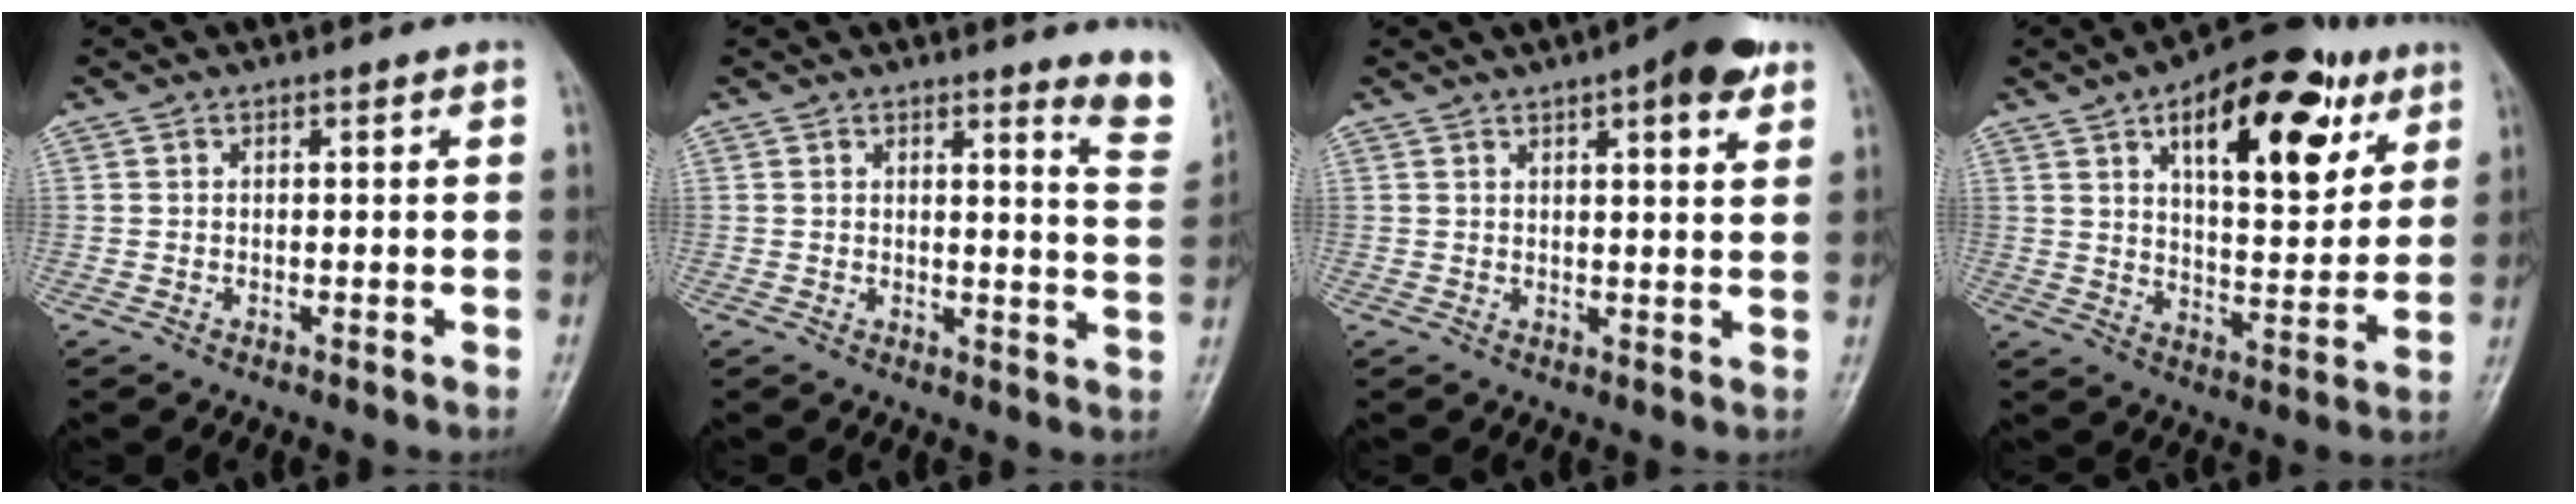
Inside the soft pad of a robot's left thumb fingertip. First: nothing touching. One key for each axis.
{"total": 6.9, "fx": 5.8, "fy": 0.5, "fz": 3.6, "tx": -0.021, "ty": -0.050, "tz": 0.048}
{"total": 8.2, "fx": 4.7, "fy": 2.3, "fz": 6.3, "tx": -0.067, "ty": -0.016, "tz": 0.058}
{"total": 20.7, "fx": 9.5, "fy": 9.3, "fz": 15.9, "tx": -0.182, "ty": -0.025, "tz": 0.141}